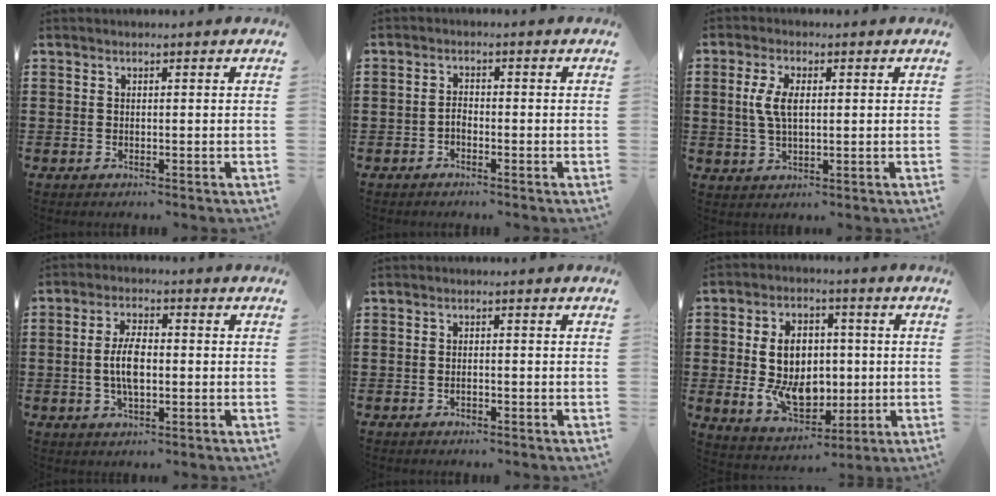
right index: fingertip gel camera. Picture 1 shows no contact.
{"total": 1.6, "force": [-1.1, 0.8, 0.8], "torque": [-0.020, 0.000, -0.022]}
{"total": 4.7, "force": [0.7, 1.7, 4.3], "torque": [-0.098, 0.003, 0.007]}
{"total": 5.7, "force": [-0.6, 2.2, 5.2], "torque": [-0.117, -0.005, -0.016]}
{"total": 0.8, "force": [-0.7, -0.4, 0.3], "torque": [-0.004, -0.004, -0.011]}
{"total": 10.4, "force": [-0.2, 7.3, 7.3], "torque": [-0.145, 0.004, -0.005]}